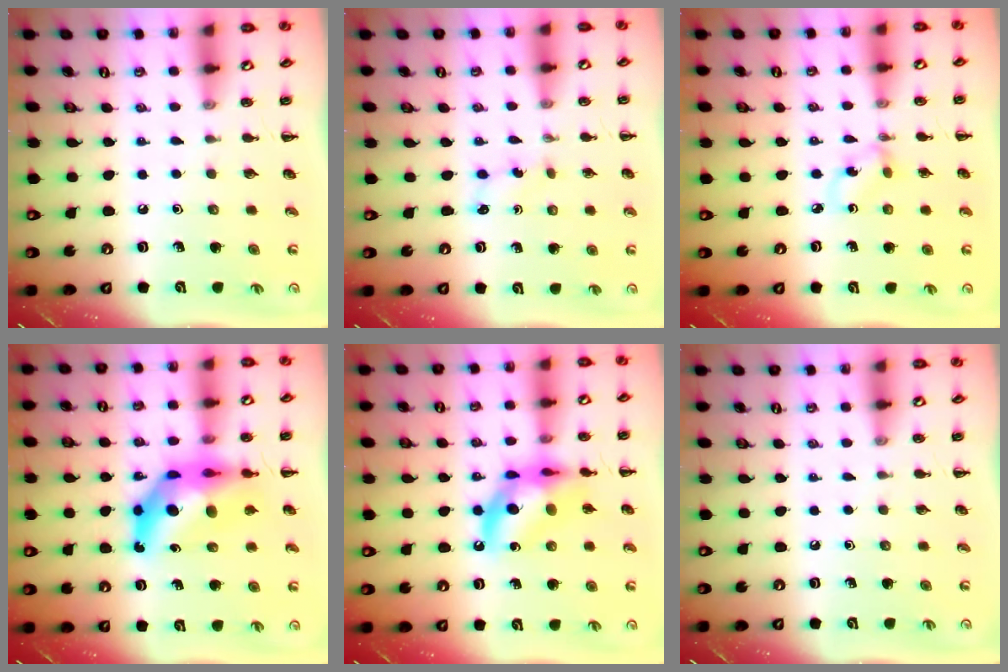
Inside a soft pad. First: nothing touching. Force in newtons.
{"total": 2.6, "press": 2.5, "slide": 0.8}
{"total": 1.8, "press": 1.7, "slide": 0.6}
{"total": 13.1, "press": 12.5, "slide": 4.0}
{"total": 14.1, "press": 13.7, "slide": 3.5}
{"total": 0.0}